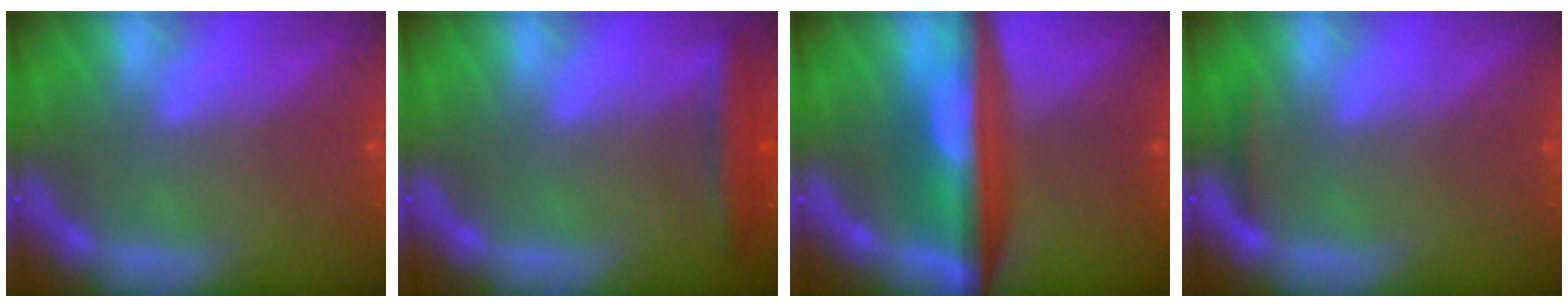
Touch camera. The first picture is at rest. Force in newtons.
{"total": 2.9}
{"total": 9.0}
{"total": 0.9}